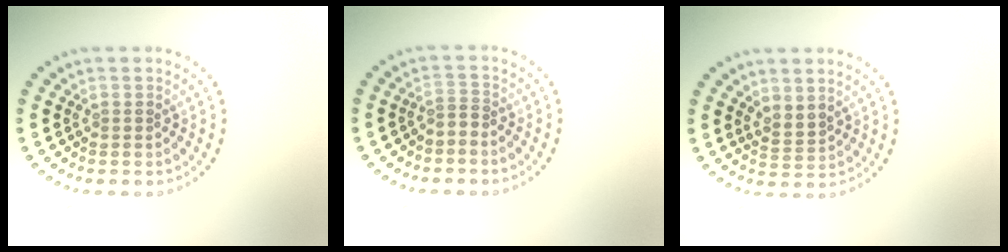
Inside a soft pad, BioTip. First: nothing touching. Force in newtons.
{"total": 1.0, "press": 0.5, "slide": 0.8}
{"total": 1.8, "press": 1.4, "slide": 1.1}